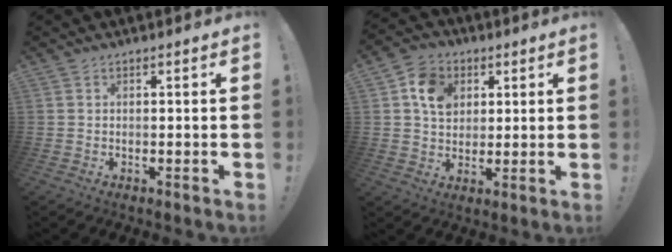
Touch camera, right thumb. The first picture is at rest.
{"total": 10.2, "force": [3.6, 8.3, 4.8], "torque": [-0.079, -0.003, 0.074]}